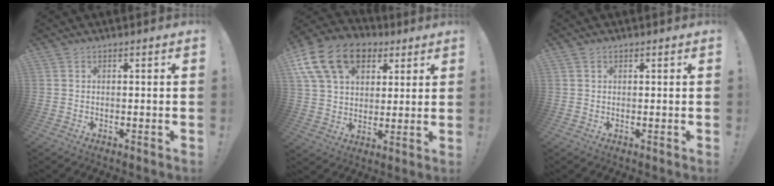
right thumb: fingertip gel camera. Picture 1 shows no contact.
{"total": 18.5, "force": [8.8, 12.6, 10.3], "torque": [-0.180, -0.037, 0.164]}
{"total": 0.6, "force": [0.3, 0.5, 0.0], "torque": [0.004, -0.001, 0.006]}